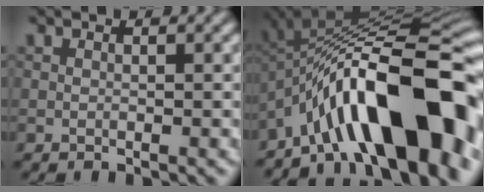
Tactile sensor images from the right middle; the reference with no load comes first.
{"total": 15.5, "force": [-7.1, 5.2, 12.8], "torque": [-0.164, 0.044, -0.120]}